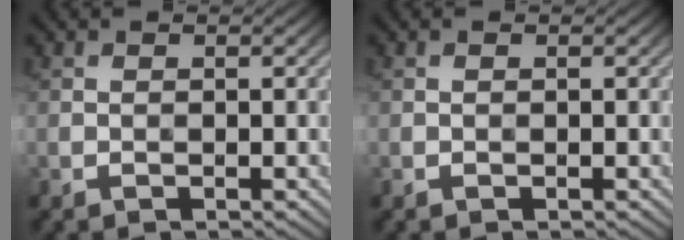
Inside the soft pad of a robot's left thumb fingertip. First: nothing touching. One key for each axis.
{"total": 0.0}